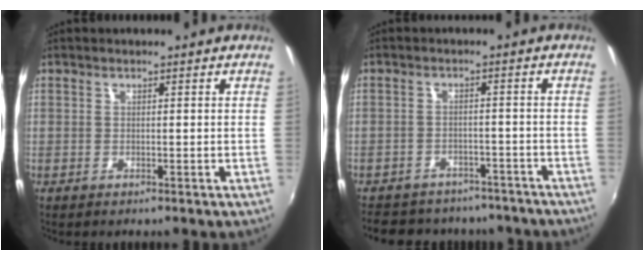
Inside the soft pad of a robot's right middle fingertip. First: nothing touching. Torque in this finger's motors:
{"motor_torque": [0.72, -1.41, 0.23, 0.11]}